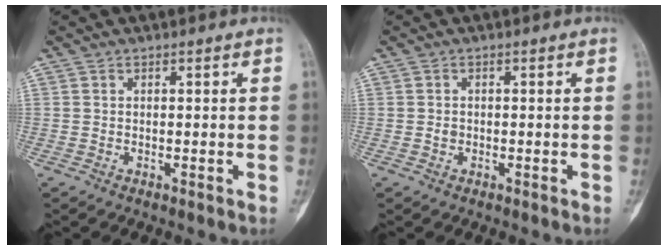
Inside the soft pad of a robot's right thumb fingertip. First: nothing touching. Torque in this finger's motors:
{"motor_torque": [-0.14, -0.18, 0.40, 0.11, 0.02]}